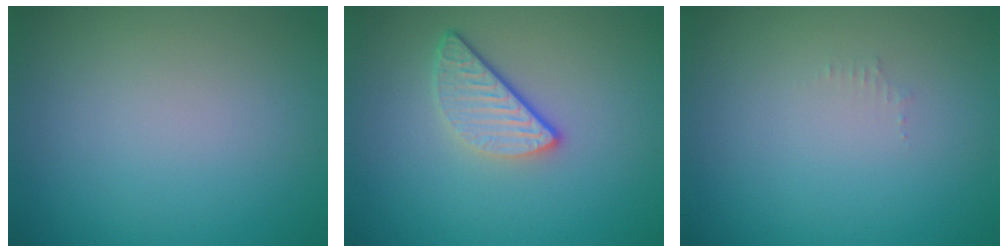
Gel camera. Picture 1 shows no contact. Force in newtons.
{"total": 3.2, "press": 2.5, "slide": 2.0}
{"total": 0.6, "press": 0.6, "slide": 0.1}